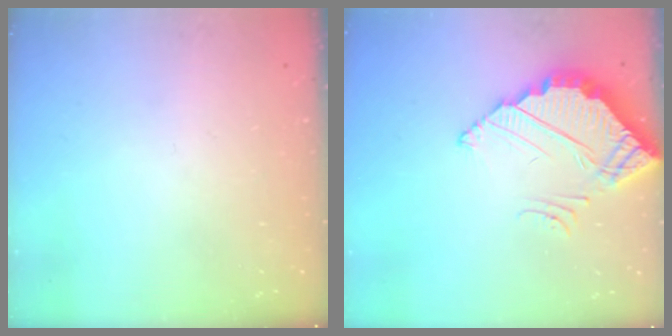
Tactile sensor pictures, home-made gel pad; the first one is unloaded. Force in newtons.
{"total": 4.0, "press": 4.0, "slide": 0.3}